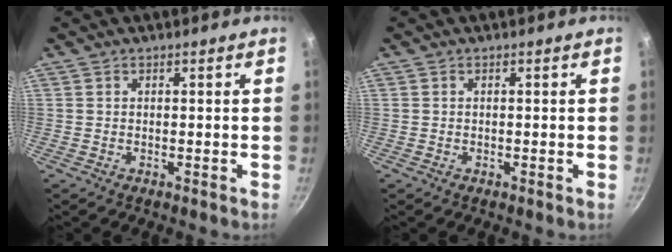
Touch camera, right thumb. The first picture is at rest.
{"total": 0.0}